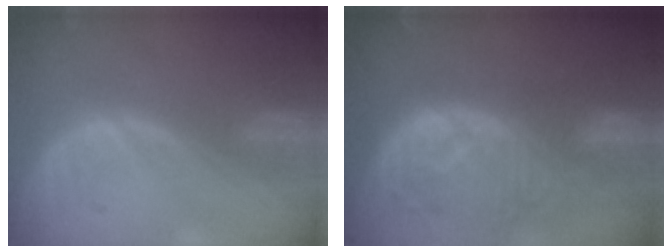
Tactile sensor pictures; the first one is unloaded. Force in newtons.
{"total": 11.2, "press": 9.7, "slide": 5.5}